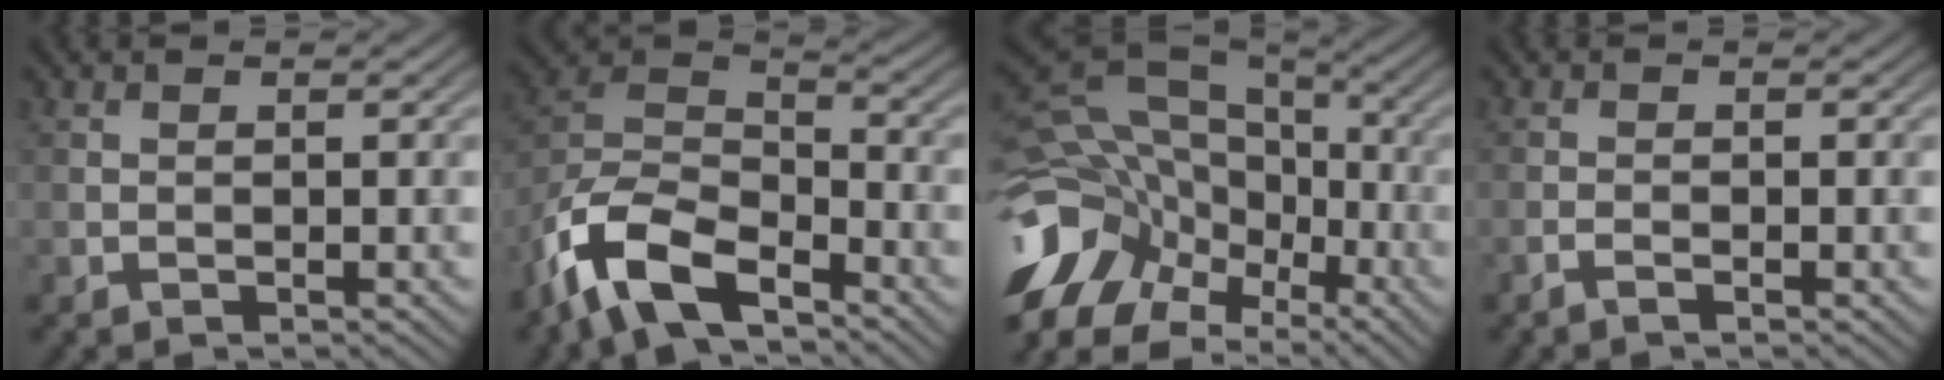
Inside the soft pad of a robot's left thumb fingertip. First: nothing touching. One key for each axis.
{"total": 12.4, "fx": -8.3, "fy": 5.1, "fz": 7.6, "tx": -0.159, "ty": -0.004, "tz": -0.182}
{"total": 19.0, "fx": -8.2, "fy": 13.5, "fz": 10.6, "tx": -0.252, "ty": -0.014, "tz": -0.120}
{"total": 0.9, "fx": -0.8, "fy": 0.0, "fz": 0.5, "tx": -0.010, "ty": 0.002, "tz": -0.018}